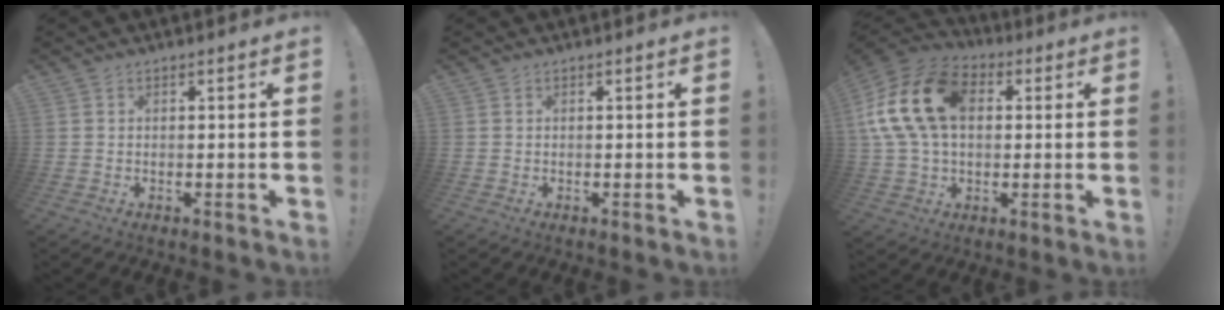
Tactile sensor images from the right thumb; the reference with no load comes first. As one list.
[{"total": 0.0}, {"total": 20.1, "force": [3.8, 13.8, 14.1], "torque": [-0.268, 0.010, 0.073]}]